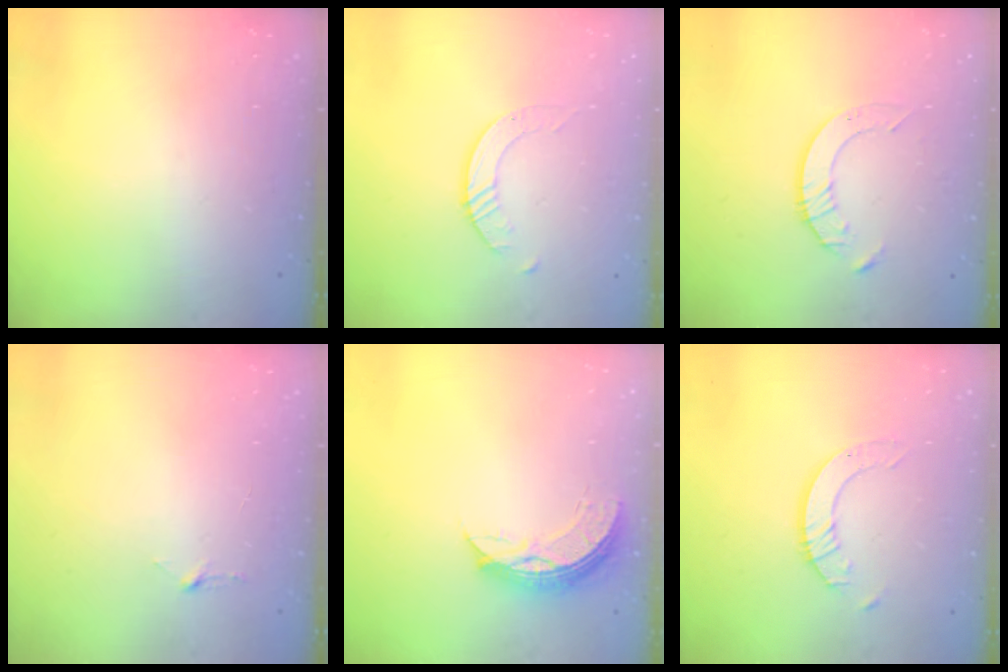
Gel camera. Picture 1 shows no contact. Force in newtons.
{"total": 1.7, "press": 1.7, "slide": 0.2}
{"total": 4.7, "press": 4.6, "slide": 0.6}
{"total": 2.9, "press": 2.9, "slide": 0.3}
{"total": 8.8, "press": 8.7, "slide": 0.6}
{"total": 3.5, "press": 3.4, "slide": 0.4}